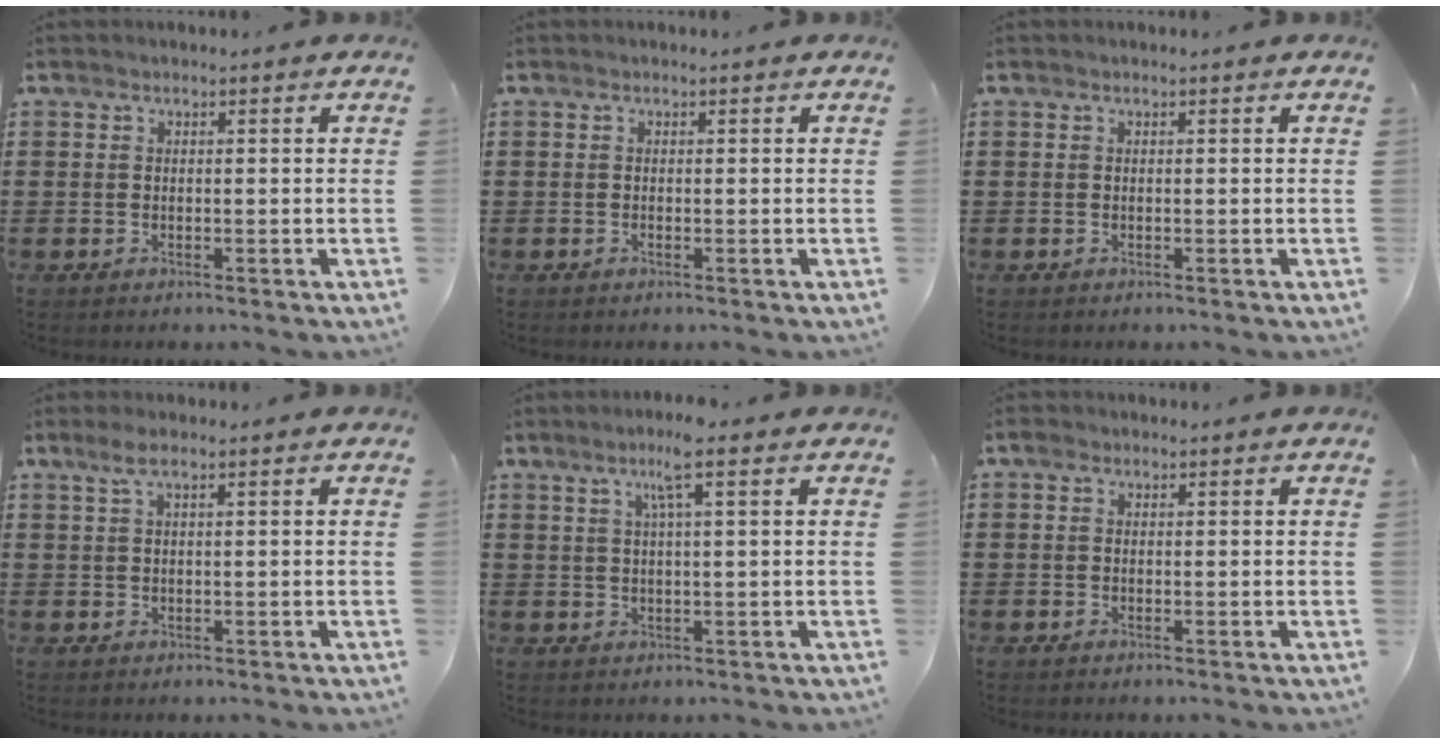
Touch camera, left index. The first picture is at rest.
{"total": 0.0}
{"total": 0.0}
{"total": 2.2, "force": [1.0, 0.4, 1.9], "torque": [-0.039, 0.002, 0.018]}
{"total": 4.6, "force": [2.4, 0.0, 3.9], "torque": [-0.083, 0.002, 0.039]}
{"total": 1.0, "force": [0.1, 0.8, 0.6], "torque": [-0.013, 0.007, 0.000]}